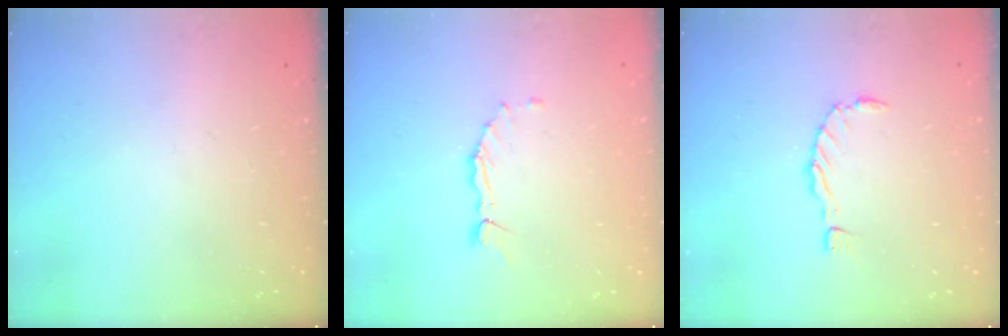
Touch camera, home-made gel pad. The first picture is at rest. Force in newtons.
{"total": 1.6, "press": 1.5, "slide": 0.2}
{"total": 0.0}